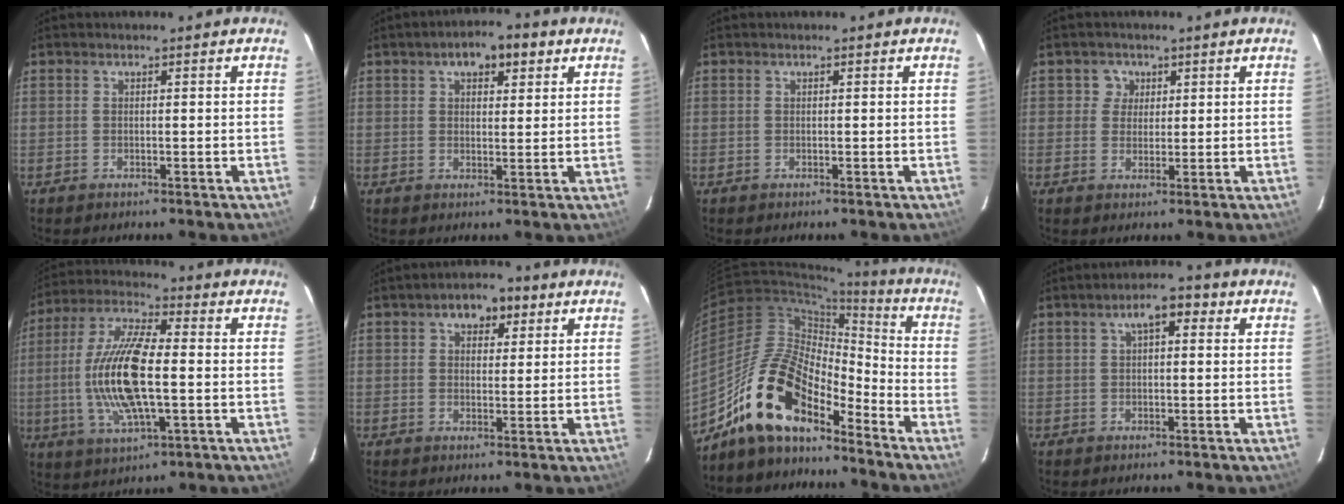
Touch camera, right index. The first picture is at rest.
{"total": 6.7, "force": [3.3, 3.4, 4.8], "torque": [-0.073, 0.025, 0.049]}
{"total": 0.0}
{"total": 3.2, "force": [1.1, 3.1, 0.1], "torque": [0.013, 0.016, 0.014]}
{"total": 16.4, "force": [-1.5, 5.3, 15.5], "torque": [-0.319, 0.003, -0.030]}
{"total": 6.2, "force": [3.0, 3.8, 3.8], "torque": [-0.057, 0.020, 0.043]}
{"total": 16.6, "force": [-12.3, 6.2, 9.3], "torque": [-0.176, 0.006, -0.239]}
{"total": 5.1, "force": [1.9, 2.1, 4.2], "torque": [-0.070, 0.020, 0.028]}